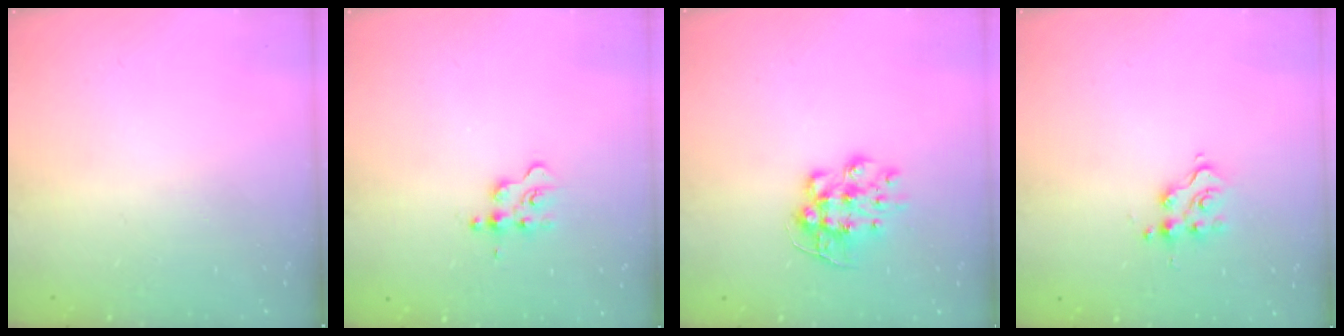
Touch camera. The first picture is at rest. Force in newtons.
{"total": 2.8, "press": 2.8, "slide": 0.3}
{"total": 9.3, "press": 9.3, "slide": 0.4}
{"total": 4.5, "press": 4.5, "slide": 0.3}